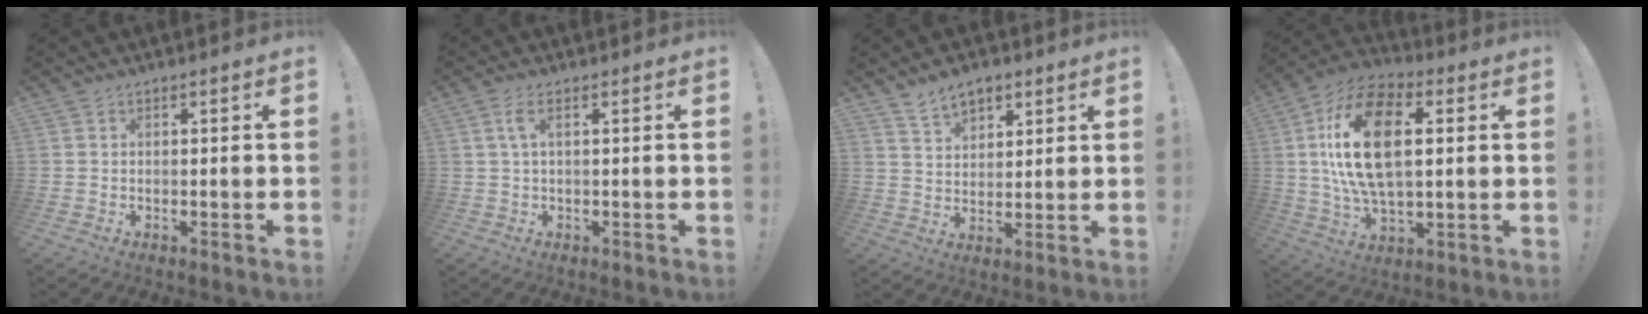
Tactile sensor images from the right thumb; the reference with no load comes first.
{"total": 3.4, "force": [0.9, 0.9, 3.2], "torque": [-0.061, 0.003, 0.015]}
{"total": 7.5, "force": [5.3, 4.4, 3.0], "torque": [-0.055, -0.021, 0.100]}
{"total": 21.3, "force": [3.7, 11.9, 17.2], "torque": [-0.312, 0.005, 0.057]}